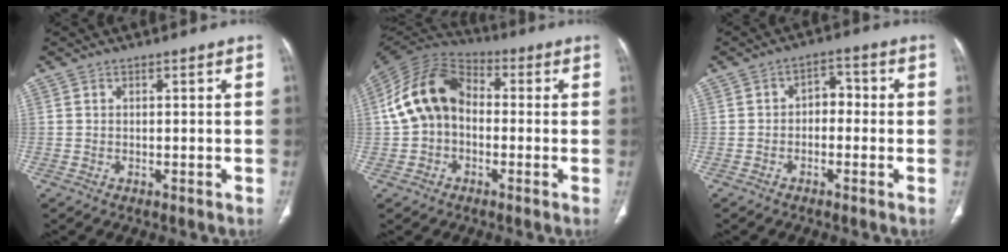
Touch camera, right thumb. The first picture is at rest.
{"total": 13.8, "force": [-0.3, 10.3, 9.2], "torque": [-0.161, 0.038, -0.019]}
{"total": 4.4, "force": [-0.7, 3.1, 3.0], "torque": [-0.023, 0.025, -0.023]}